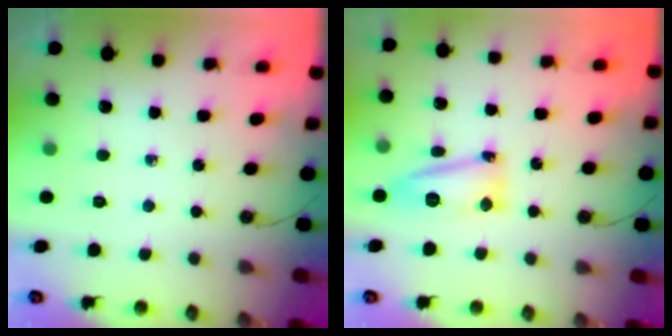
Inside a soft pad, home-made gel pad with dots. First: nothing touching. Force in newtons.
{"total": 12.6, "press": 12.5, "slide": 1.5}